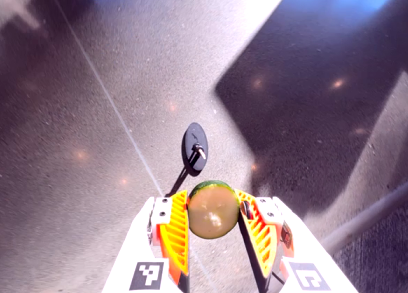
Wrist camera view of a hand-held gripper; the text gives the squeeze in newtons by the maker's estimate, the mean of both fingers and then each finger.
{"total": 10.9, "left": 10.8, "right": 10.9}